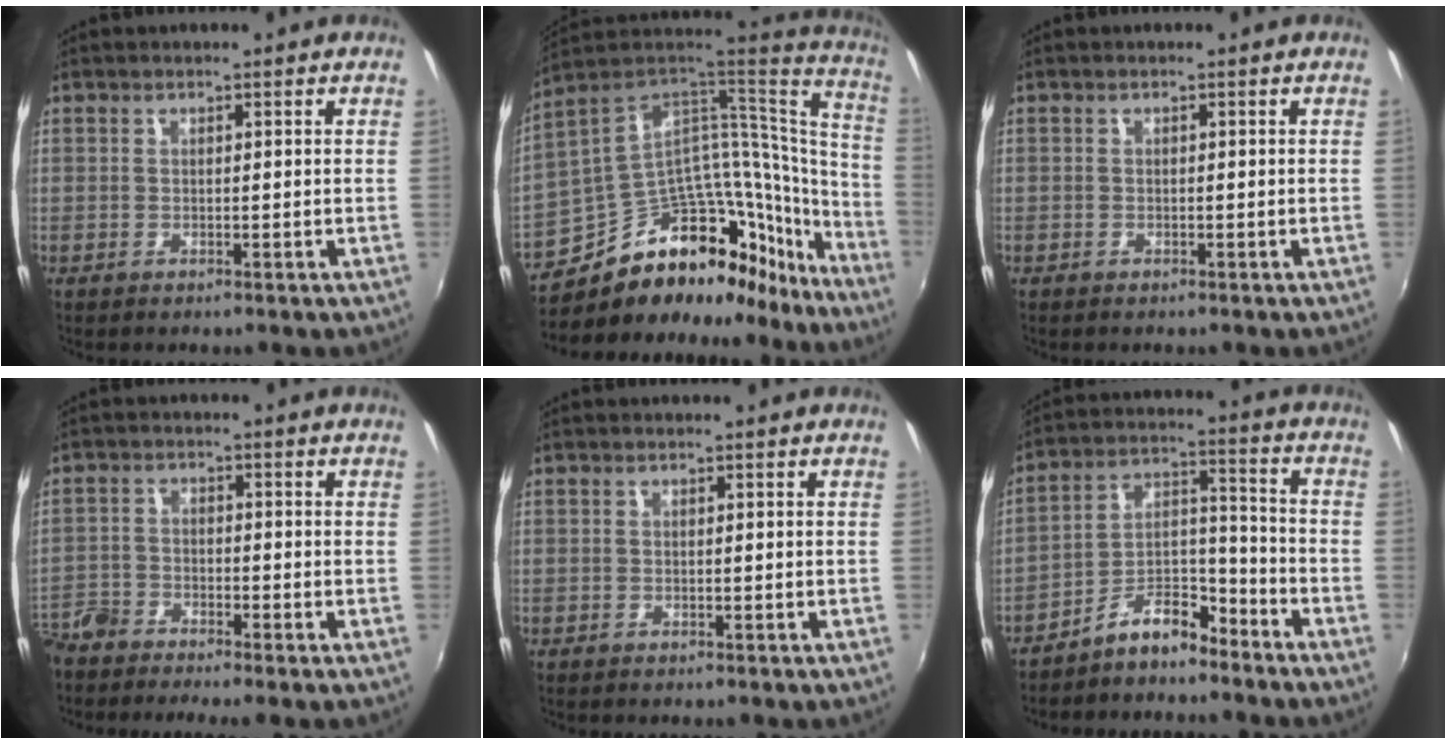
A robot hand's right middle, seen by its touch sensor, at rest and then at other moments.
{"total": 29.7, "force": [-20.5, 16.2, 14.0], "torque": [-0.212, 0.073, -0.293]}
{"total": 0.7, "force": [-0.5, 0.5, 0.0], "torque": [-0.002, 0.003, -0.008]}
{"total": 5.7, "force": [-5.4, 1.3, 1.3], "torque": [-0.044, -0.008, -0.117]}
{"total": 0.6, "force": [-0.5, 0.3, 0.0], "torque": [-0.003, 0.002, -0.009]}
{"total": 8.3, "force": [-6.9, 2.9, 3.7], "torque": [-0.068, 0.044, -0.122]}